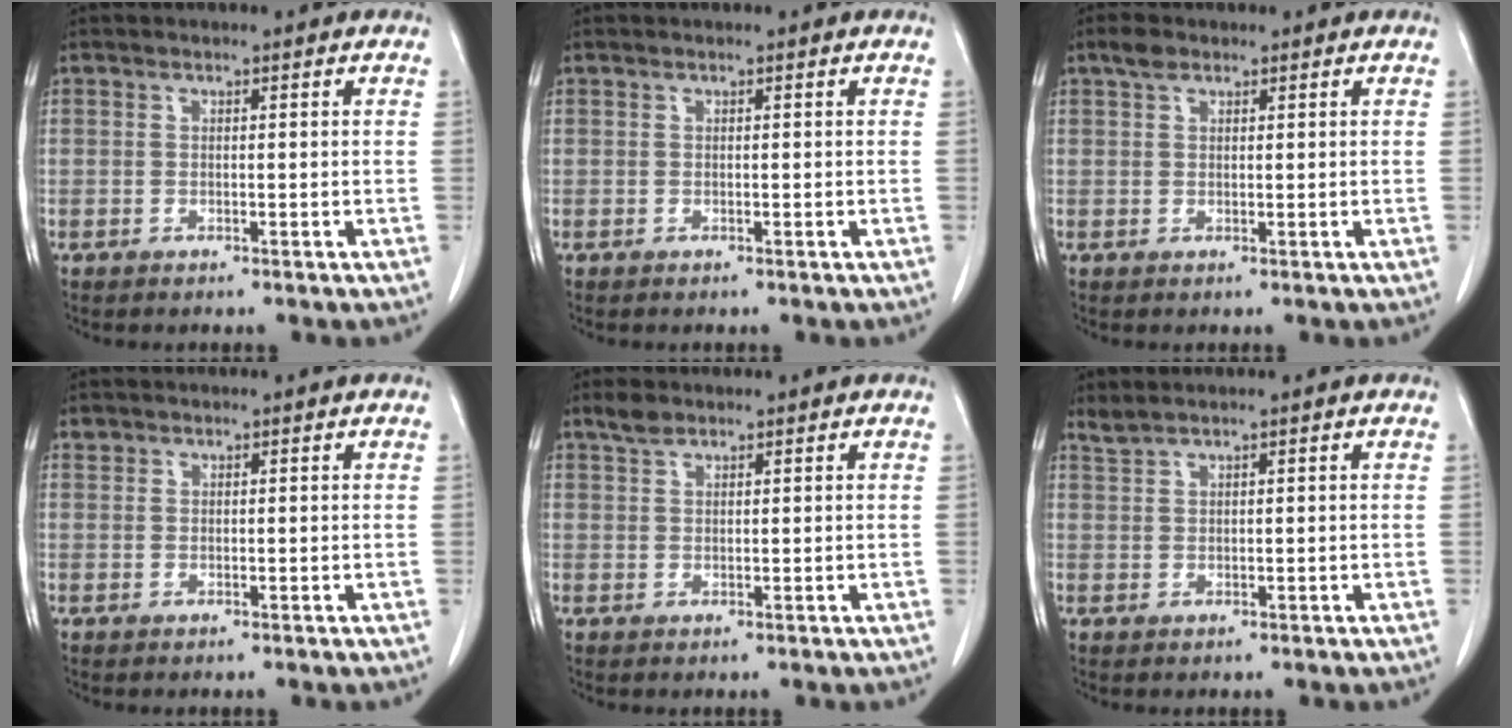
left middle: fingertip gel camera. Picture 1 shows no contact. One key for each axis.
{"total": 0.0}
{"total": 1.9, "fx": 1.3, "fy": 1.0, "fz": 1.0, "tx": -0.024, "ty": 0.010, "tz": 0.024}
{"total": 0.8, "fx": 0.6, "fy": 0.5, "fz": 0.0, "tx": 0.001, "ty": 0.007, "tz": 0.009}
{"total": 2.1, "fx": 1.7, "fy": 0.7, "fz": 0.9, "tx": -0.024, "ty": 0.007, "tz": 0.035}
{"total": 1.4, "fx": 1.3, "fy": -0.2, "fz": 0.4, "tx": -0.012, "ty": 0.010, "tz": 0.033}